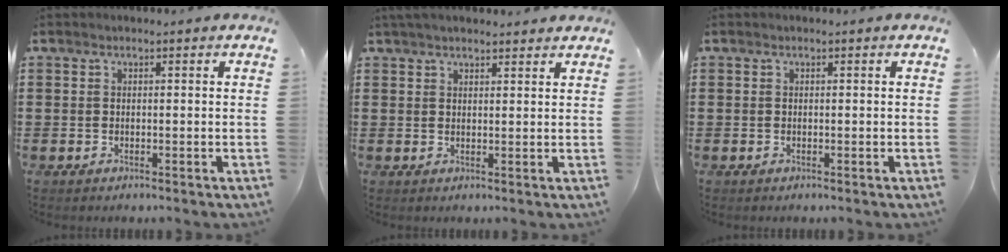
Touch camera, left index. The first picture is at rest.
{"total": 2.5, "force": [2.3, 0.4, 0.9], "torque": [-0.021, 0.003, 0.045]}
{"total": 0.0}